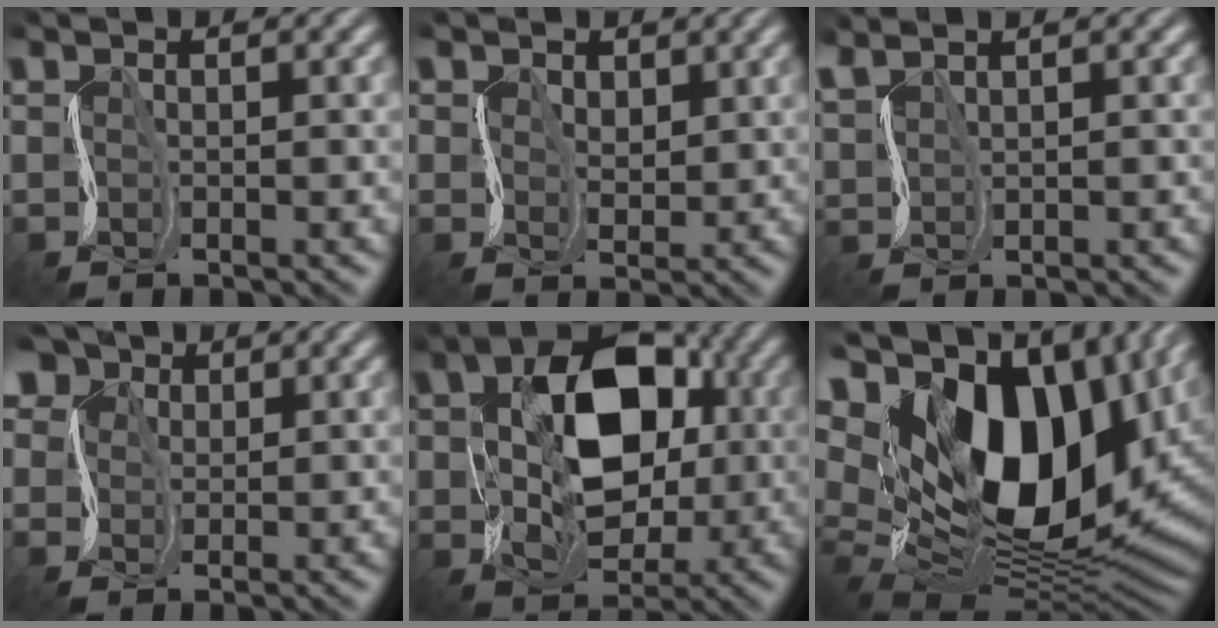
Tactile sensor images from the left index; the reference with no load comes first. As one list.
[{"total": 4.9, "force": [2.5, 3.6, 2.2], "torque": [-0.052, 0.021, 0.020]}, {"total": 1.9, "force": [1.9, 0.0, 0.1], "torque": [-0.021, 0.011, 0.035]}, {"total": 9.7, "force": [5.3, 6.9, 4.2], "torque": [-0.093, 0.043, 0.064]}, {"total": 10.6, "force": [1.4, 7.3, 7.6], "torque": [-0.130, 0.010, 0.021]}, {"total": 18.2, "force": [6.7, 10.9, 13.0], "torque": [-0.249, 0.017, 0.120]}]